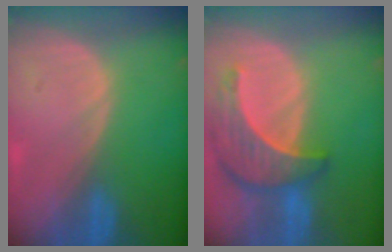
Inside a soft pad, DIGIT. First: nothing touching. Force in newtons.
{"total": 8.4, "press": 7.8, "slide": 3.3}